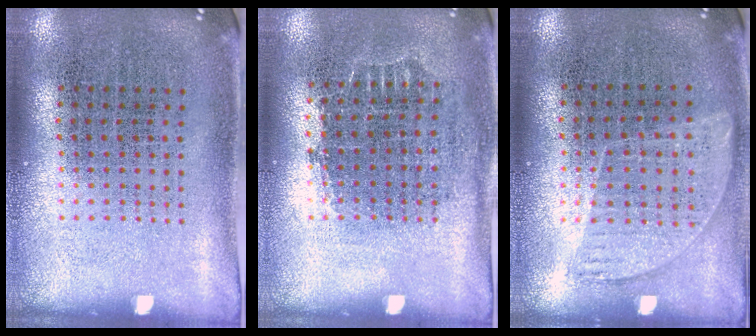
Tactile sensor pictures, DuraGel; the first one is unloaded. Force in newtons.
{"total": 0.7, "press": 0.7, "slide": 0.2}
{"total": 0.9, "press": 0.8, "slide": 0.4}